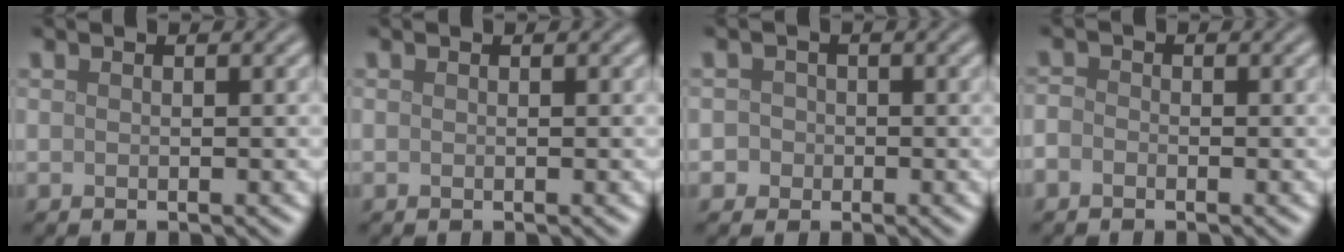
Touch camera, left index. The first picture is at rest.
{"total": 0.0}
{"total": 2.1, "force": [-0.2, 2.1, 0.5], "torque": [0.016, 0.014, -0.020]}
{"total": 1.2, "force": [-0.8, 0.8, 0.4], "torque": [-0.005, 0.001, -0.019]}